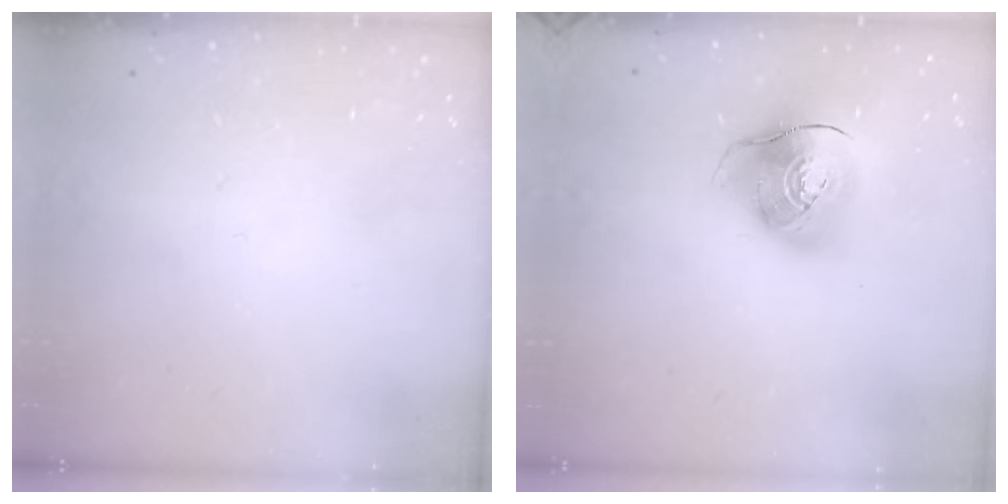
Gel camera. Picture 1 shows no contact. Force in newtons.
{"total": 12.8, "press": 12.6, "slide": 2.1}